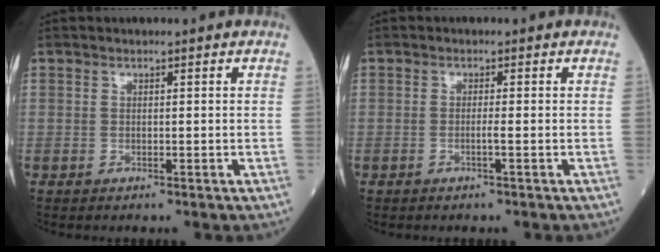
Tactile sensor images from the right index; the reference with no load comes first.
{"total": 0.7, "force": [-0.3, -0.2, 0.7], "torque": [-0.011, 0.002, -0.005]}